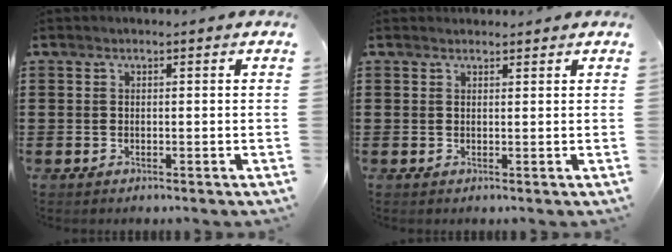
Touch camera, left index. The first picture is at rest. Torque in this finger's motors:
{"motor_torque": [-0.11, -0.17, -0.28, -0.08]}